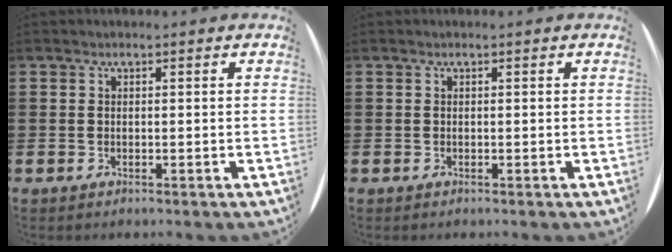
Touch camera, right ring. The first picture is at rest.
{"total": 0.0}